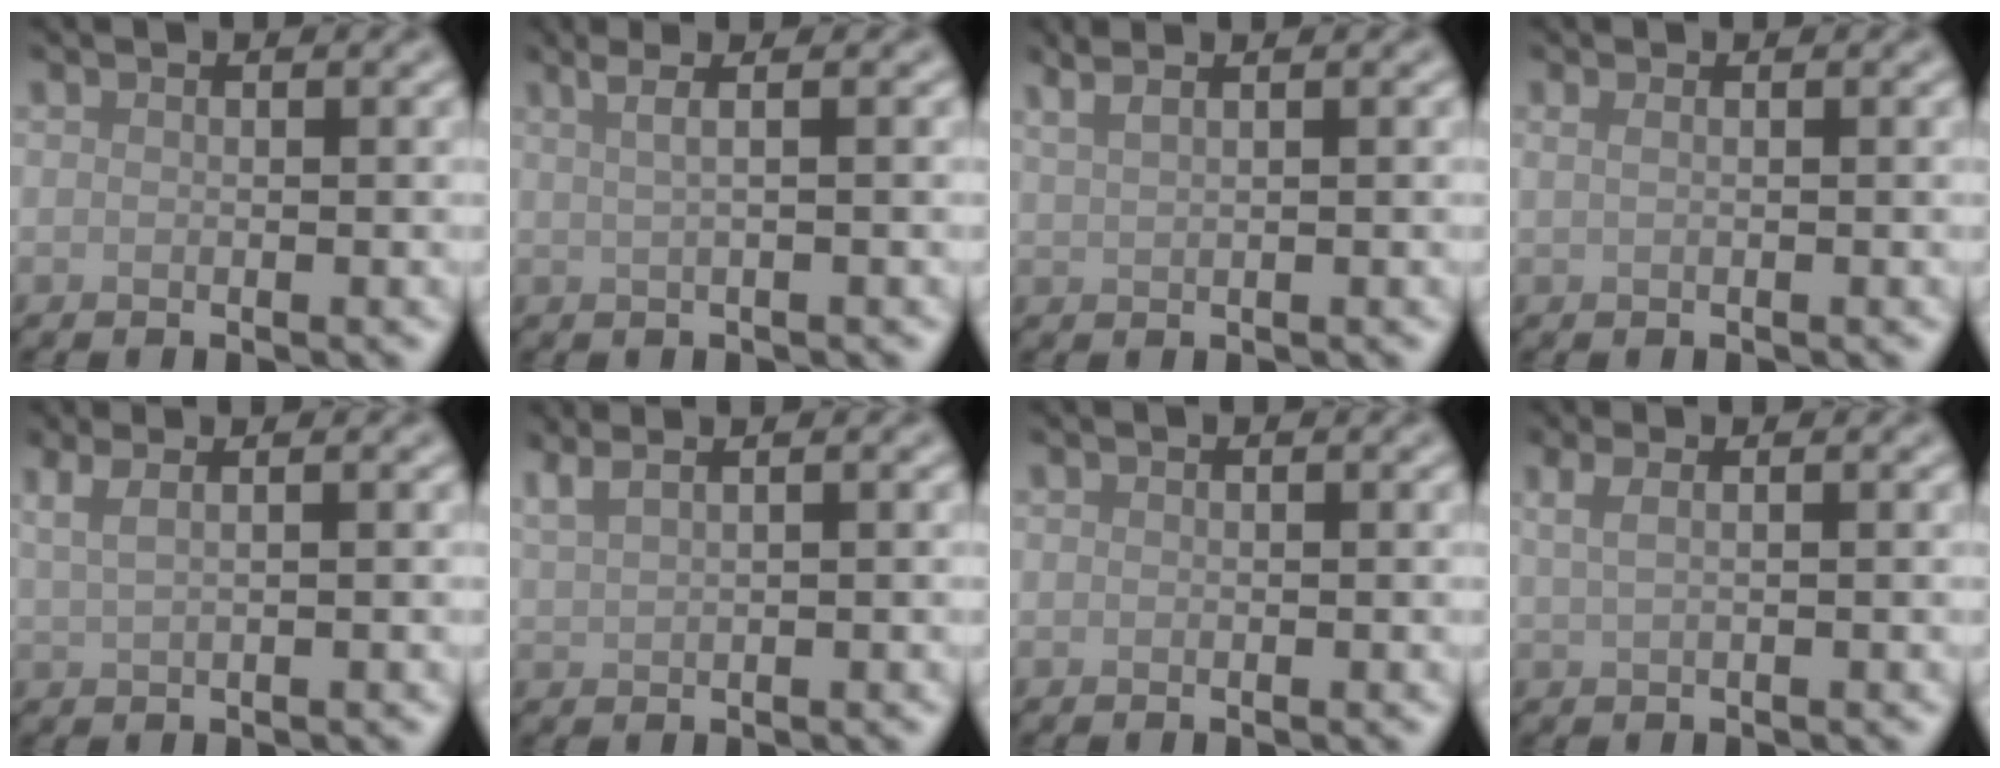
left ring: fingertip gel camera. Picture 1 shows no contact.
{"total": 4.1, "force": [2.2, 1.8, 3.0], "torque": [-0.035, 0.021, 0.004]}
{"total": 3.3, "force": [2.3, 1.3, 1.9], "torque": [-0.019, 0.017, 0.015]}
{"total": 1.2, "force": [0.5, 0.6, 0.9], "torque": [-0.012, -0.004, 0.002]}
{"total": 3.6, "force": [2.1, 1.7, 2.5], "torque": [-0.032, 0.017, 0.011]}
{"total": 3.7, "force": [2.7, 1.4, 2.1], "torque": [-0.029, 0.024, 0.027]}
{"total": 0.0}
{"total": 2.6, "force": [1.2, 1.2, 2.0], "torque": [-0.026, 0.005, 0.001]}